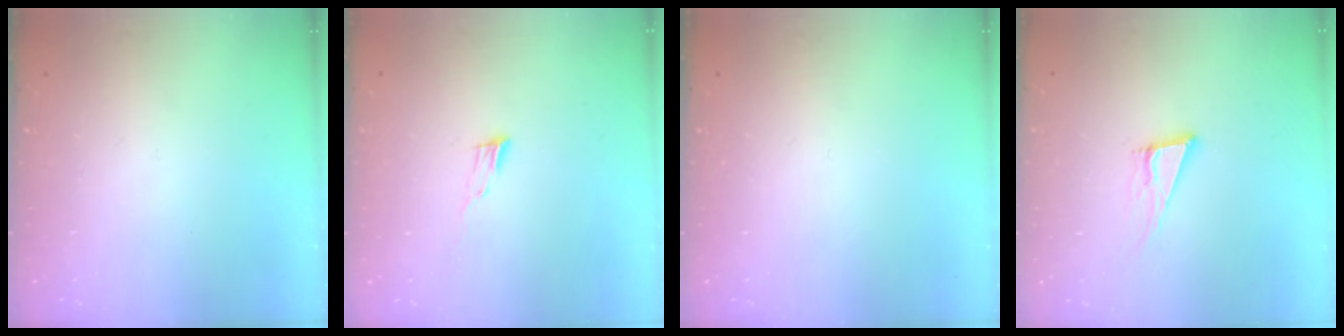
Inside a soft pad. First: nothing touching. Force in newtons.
{"total": 4.8, "press": 4.7, "slide": 1.0}
{"total": 0.0}
{"total": 11.3, "press": 10.9, "slide": 3.3}